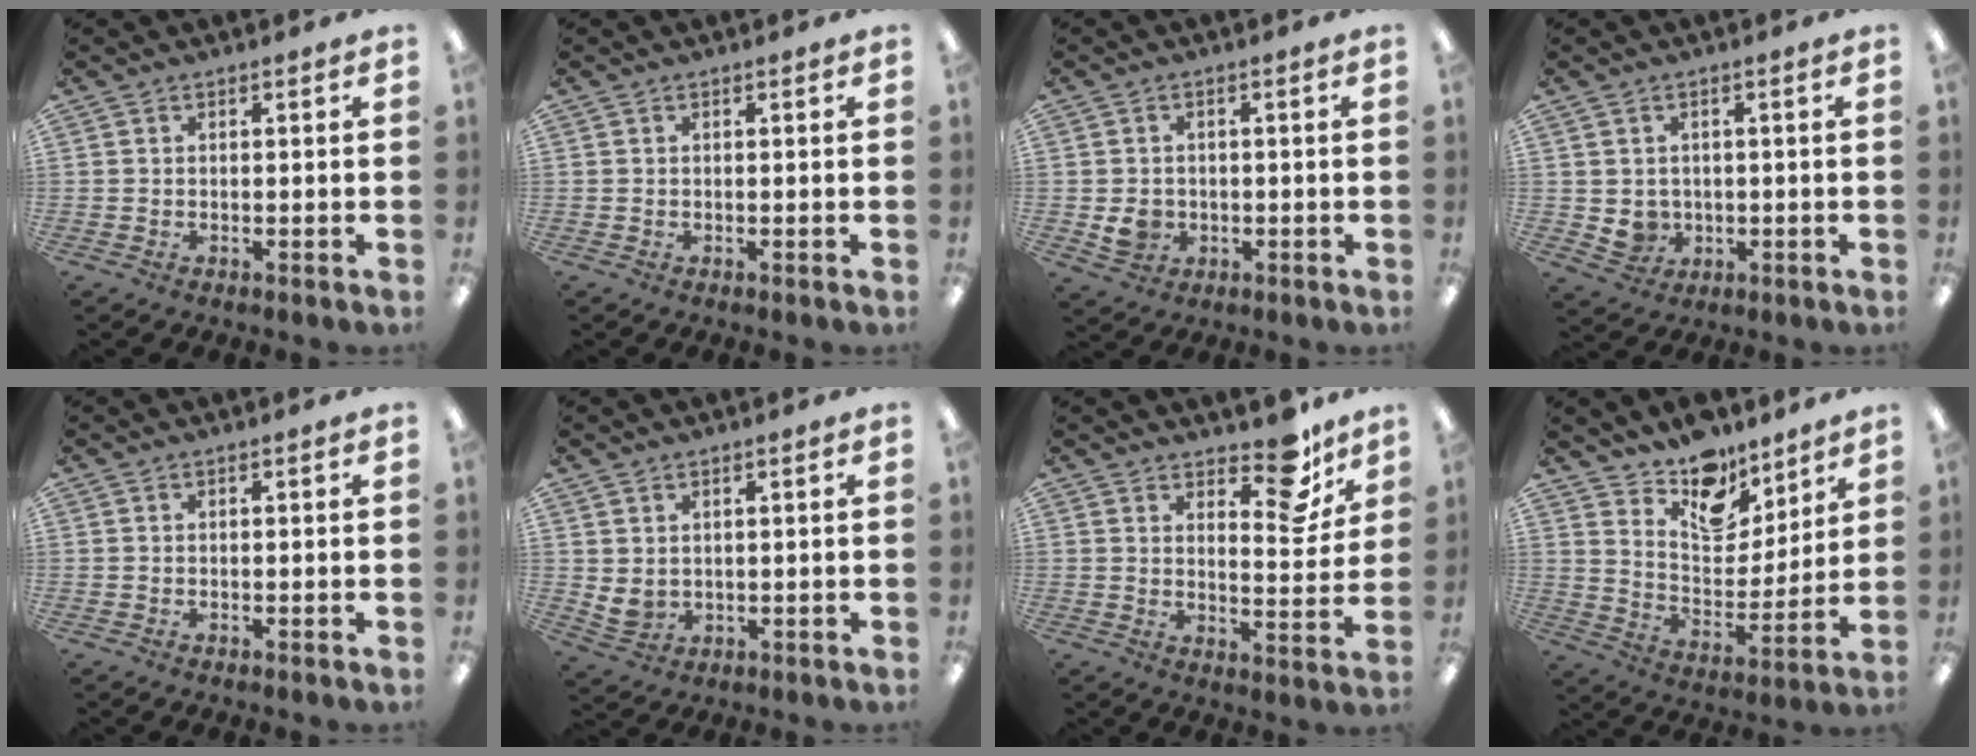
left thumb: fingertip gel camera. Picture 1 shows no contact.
{"total": 0.0}
{"total": 4.3, "force": [-0.6, 3.9, 1.6], "torque": [-0.015, 0.002, -0.008]}
{"total": 3.8, "force": [0.4, 3.7, 0.8], "torque": [-0.007, 0.001, 0.011]}
{"total": 0.0}
{"total": 3.3, "force": [1.9, 2.4, 1.2], "torque": [-0.035, -0.011, 0.036]}
{"total": 12.2, "force": [8.8, 5.1, 6.7], "torque": [-0.069, -0.062, 0.149]}
{"total": 12.9, "force": [10.5, 6.5, 3.9], "torque": [-0.068, -0.080, 0.196]}